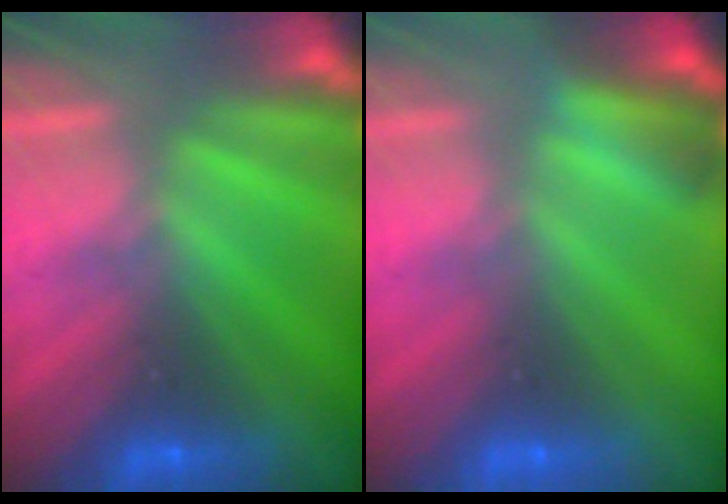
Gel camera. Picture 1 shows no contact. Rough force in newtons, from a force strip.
{"total": 2.7}